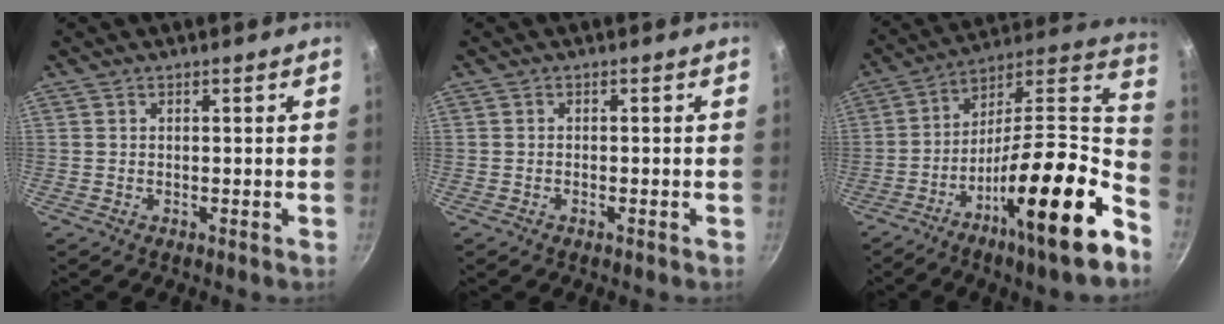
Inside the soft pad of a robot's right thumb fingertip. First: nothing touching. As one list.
[{"total": 0.7, "force": [-0.6, 0.1, 0.4], "torque": [-0.013, 0.005, -0.010]}, {"total": 25.1, "force": [-8.7, 5.9, 22.8], "torque": [-0.323, 0.040, -0.158]}]